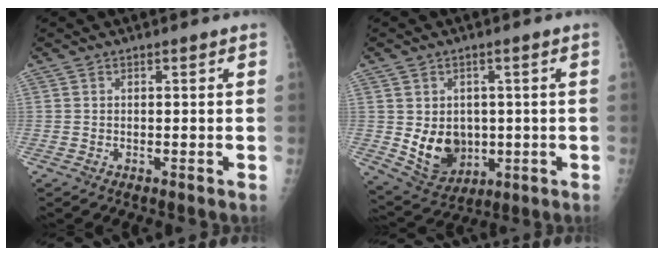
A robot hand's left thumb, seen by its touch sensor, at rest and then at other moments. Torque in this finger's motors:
{"motor_torque": [0.94, 1.00, 0.91, 0.12, 0.10]}